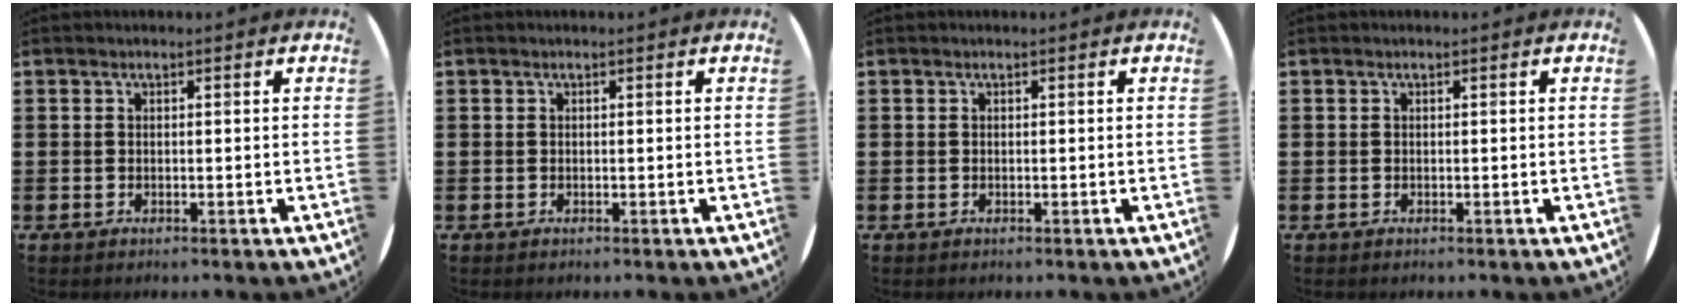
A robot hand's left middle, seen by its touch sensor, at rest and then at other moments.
{"total": 0.0}
{"total": 0.0}
{"total": 0.0}